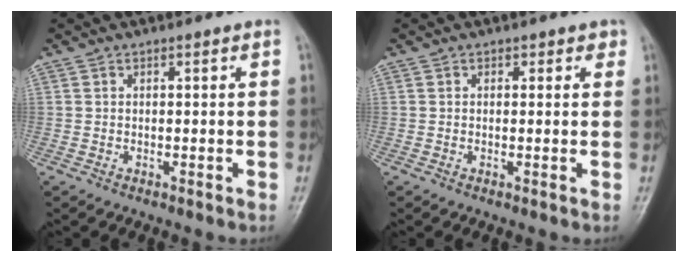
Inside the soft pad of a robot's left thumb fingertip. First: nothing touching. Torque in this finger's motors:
{"motor_torque": [0.03, 0.05, -0.01, -0.19, -0.02]}